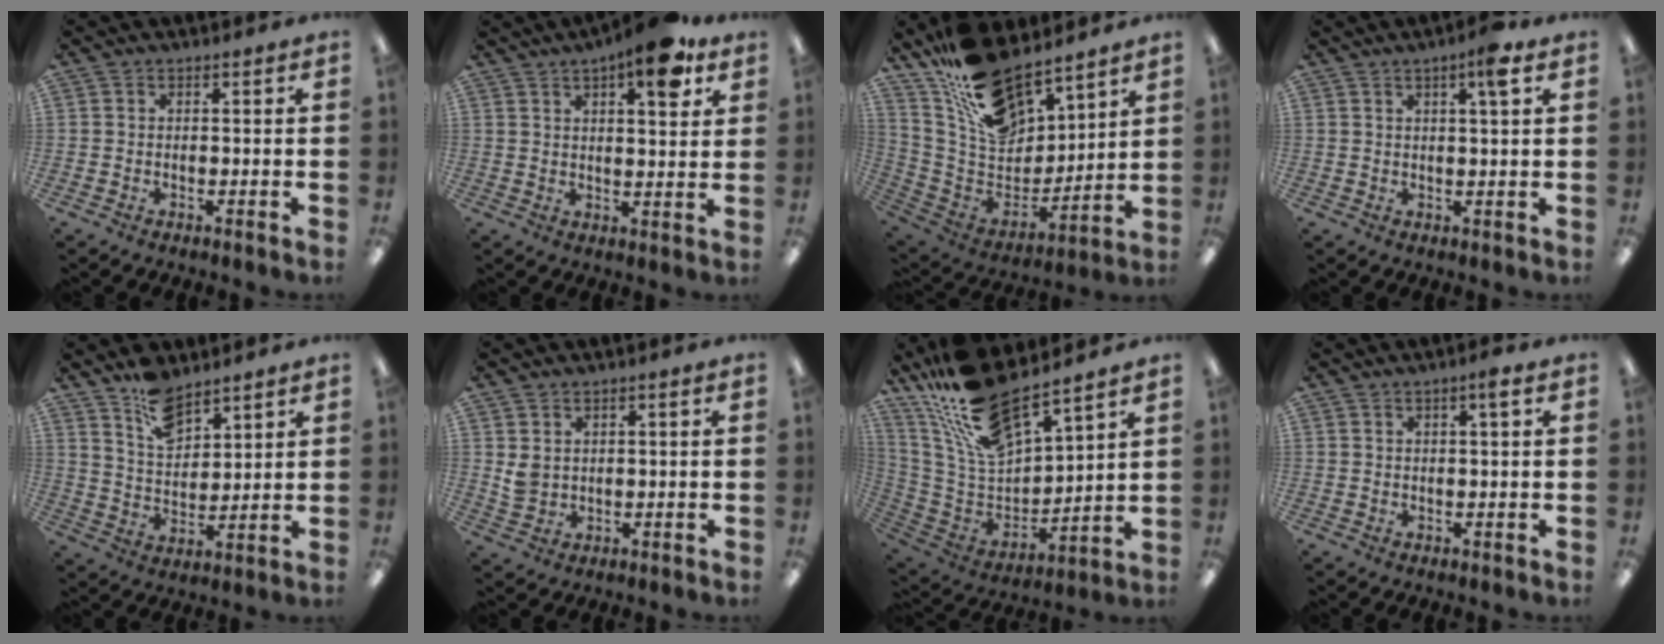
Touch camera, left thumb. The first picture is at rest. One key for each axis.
{"total": 10.6, "fx": 6.4, "fy": 3.3, "fz": 7.8, "tx": -0.098, "ty": -0.033, "tz": 0.100}
{"total": 19.4, "fx": 15.0, "fy": 8.8, "fz": 8.5, "tx": -0.173, "ty": -0.097, "tz": 0.277}
{"total": 5.1, "fx": 2.9, "fy": 0.5, "fz": 4.1, "tx": -0.072, "ty": -0.002, "tz": 0.043}
{"total": 9.9, "fx": 7.5, "fy": 4.9, "fz": 4.1, "tx": -0.066, "ty": -0.043, "tz": 0.136}
{"total": 3.5, "fx": 1.6, "fy": 2.5, "fz": 1.9, "tx": -0.038, "ty": 0.002, "tz": 0.033}
{"total": 19.7, "fx": 16.1, "fy": 5.7, "fz": 9.8, "tx": -0.219, "ty": -0.102, "tz": 0.287}
{"total": 2.4, "fx": 1.3, "fy": 0.2, "fz": 1.9, "tx": -0.034, "ty": -0.002, "tz": 0.020}